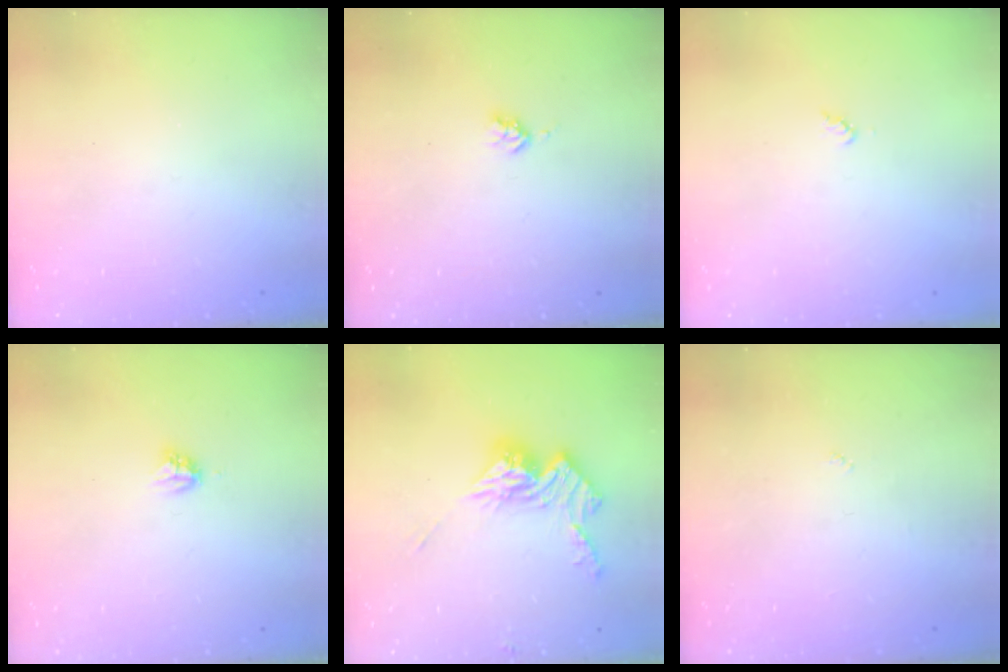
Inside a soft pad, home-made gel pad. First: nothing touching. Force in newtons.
{"total": 2.7, "press": 2.6, "slide": 0.5}
{"total": 3.3, "press": 3.3, "slide": 0.4}
{"total": 3.3, "press": 3.3, "slide": 0.5}
{"total": 12.8, "press": 12.7, "slide": 1.1}
{"total": 2.7, "press": 2.7, "slide": 0.4}